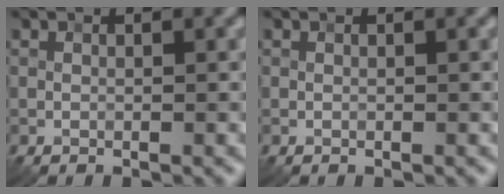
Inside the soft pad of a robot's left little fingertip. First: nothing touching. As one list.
[{"total": 0.0}]